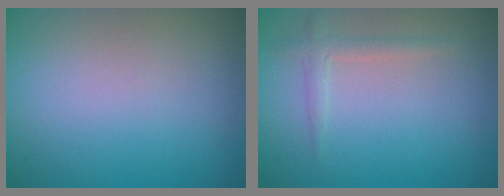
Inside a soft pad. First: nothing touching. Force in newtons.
{"total": 1.3, "press": 1.3, "slide": 0.0}